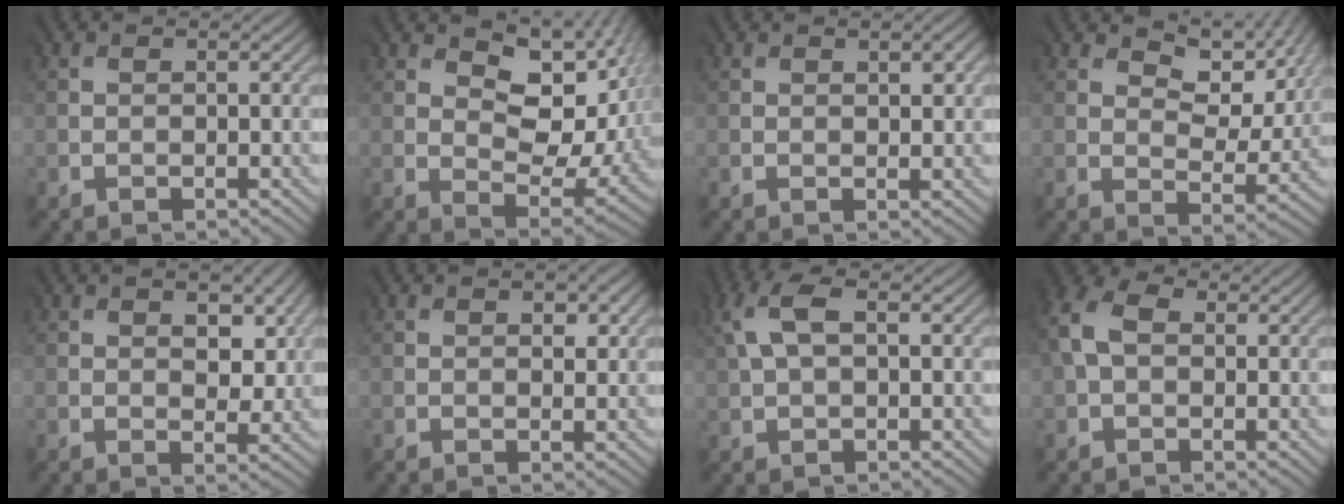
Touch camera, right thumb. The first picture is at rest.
{"total": 11.1, "force": [3.4, 6.4, 8.4], "torque": [-0.132, -0.015, 0.067]}
{"total": 1.8, "force": [0.8, 0.9, 1.4], "torque": [-0.021, -0.004, 0.018]}
{"total": 7.7, "force": [3.9, 4.0, 5.4], "torque": [-0.089, -0.008, 0.064]}
{"total": 4.6, "force": [1.4, 2.6, 3.5], "torque": [-0.049, -0.007, 0.027]}
{"total": 2.1, "force": [0.8, 1.1, 1.6], "torque": [-0.024, -0.003, 0.017]}
{"total": 5.3, "force": [1.7, 2.6, 4.3], "torque": [-0.107, 0.016, 0.032]}
{"total": 5.6, "force": [1.1, 3.9, 3.9], "torque": [-0.108, 0.012, 0.008]}